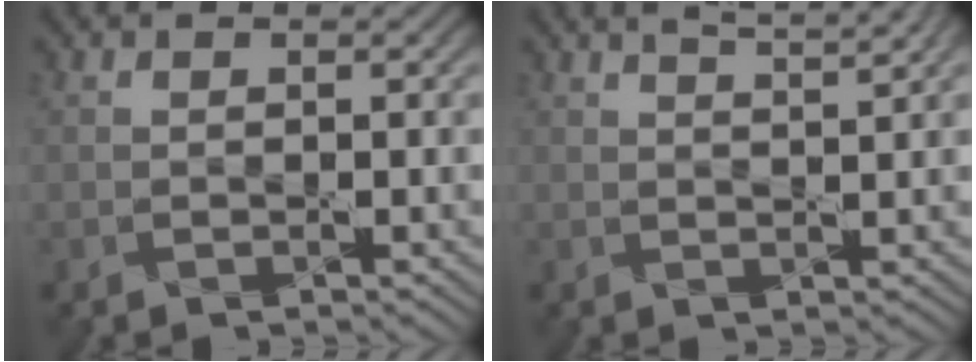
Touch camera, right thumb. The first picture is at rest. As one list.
[{"total": 4.2, "force": [3.1, 0.9, 2.6], "torque": [-0.030, 0.011, 0.028]}]